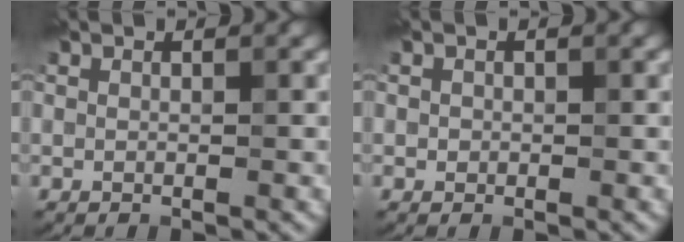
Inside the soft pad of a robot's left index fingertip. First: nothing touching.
{"total": 0.6, "force": [0.0, 0.6, 0.1], "torque": [0.001, -0.003, -0.001]}